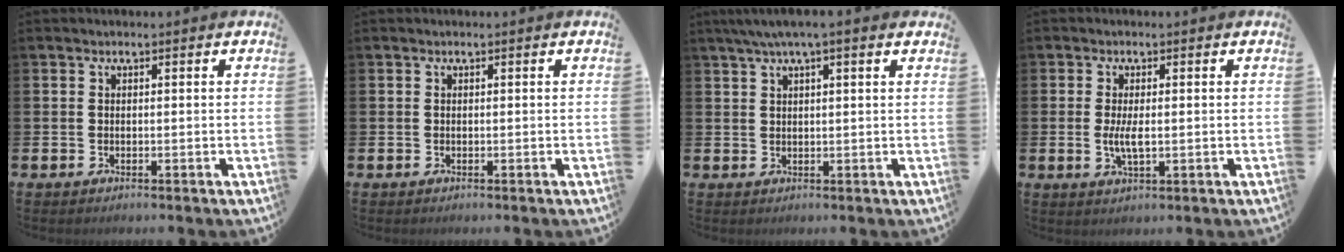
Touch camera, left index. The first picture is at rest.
{"total": 0.0}
{"total": 3.5, "force": [2.6, 0.1, 2.4], "torque": [-0.045, 0.000, 0.045]}
{"total": 3.0, "force": [0.0, 1.0, 2.8], "torque": [-0.052, 0.000, -0.001]}